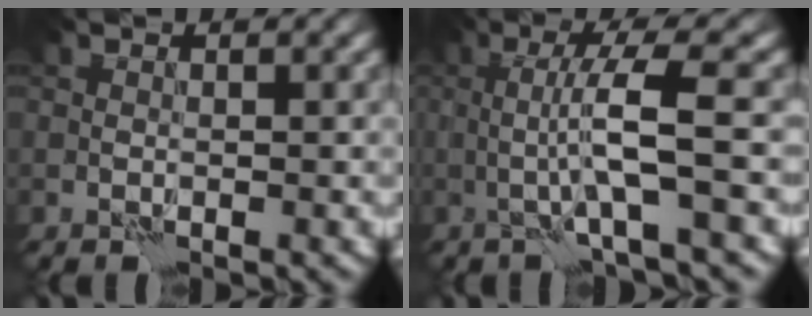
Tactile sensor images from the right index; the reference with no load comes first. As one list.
[{"total": 4.4, "force": [0.0, -0.4, 4.4], "torque": [-0.077, 0.009, -0.001]}]